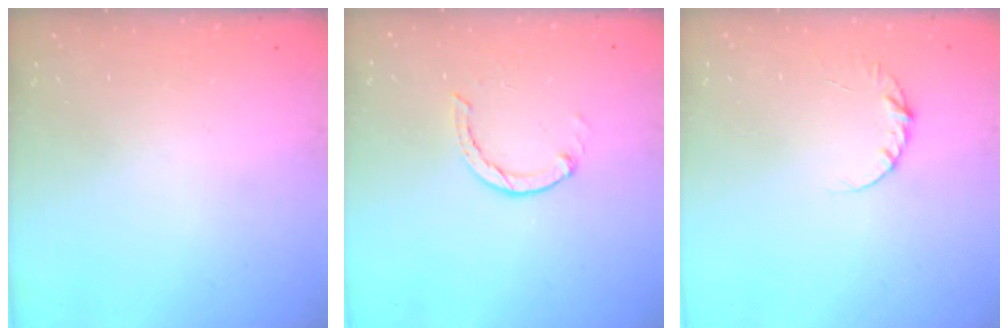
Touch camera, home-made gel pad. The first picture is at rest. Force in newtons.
{"total": 0.0}
{"total": 4.6, "press": 4.5, "slide": 0.5}